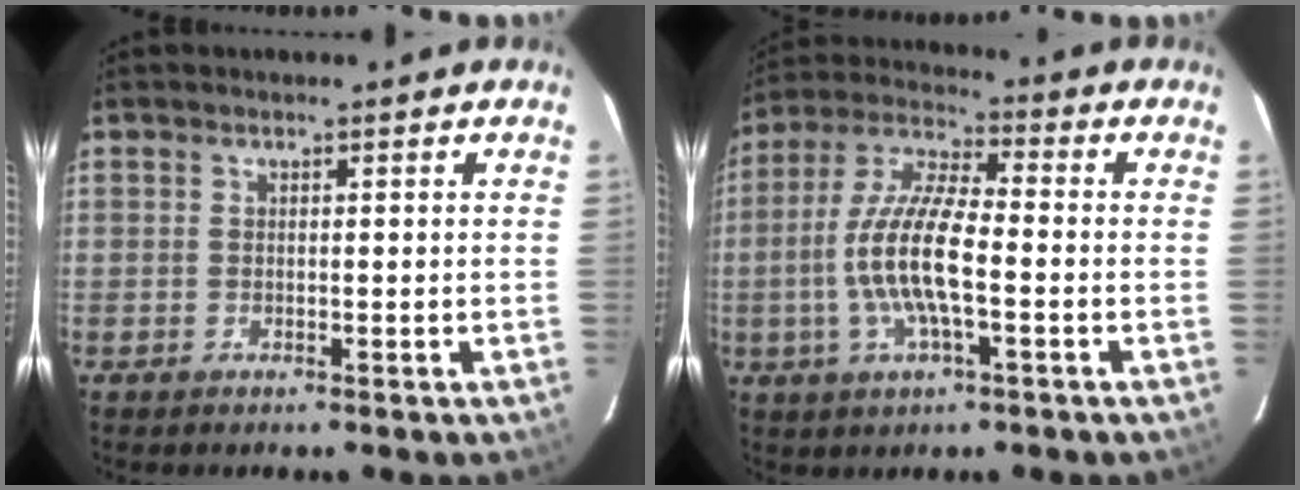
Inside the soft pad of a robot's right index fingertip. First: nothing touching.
{"total": 13.2, "force": [-2.6, 3.5, 12.5], "torque": [-0.256, 0.003, -0.054]}